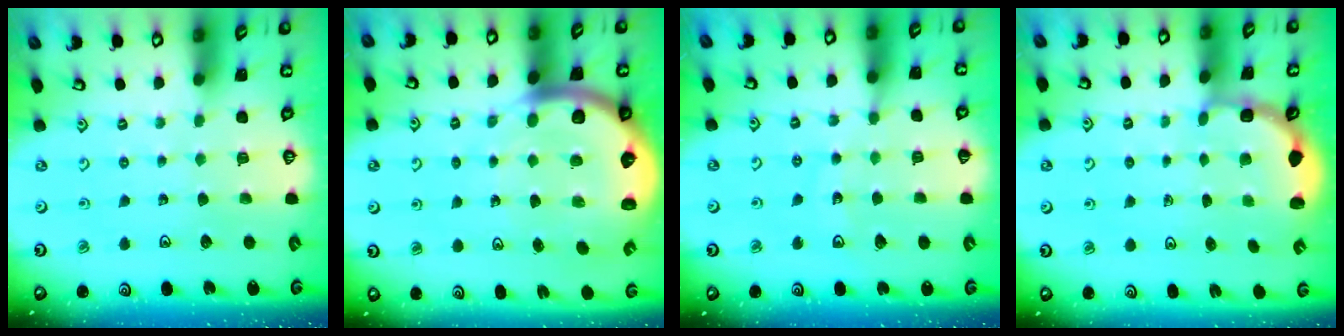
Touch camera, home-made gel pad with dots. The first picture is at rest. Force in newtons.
{"total": 11.1, "press": 10.9, "slide": 2.0}
{"total": 10.3, "press": 9.9, "slide": 3.1}
{"total": 2.9, "press": 2.4, "slide": 1.8}